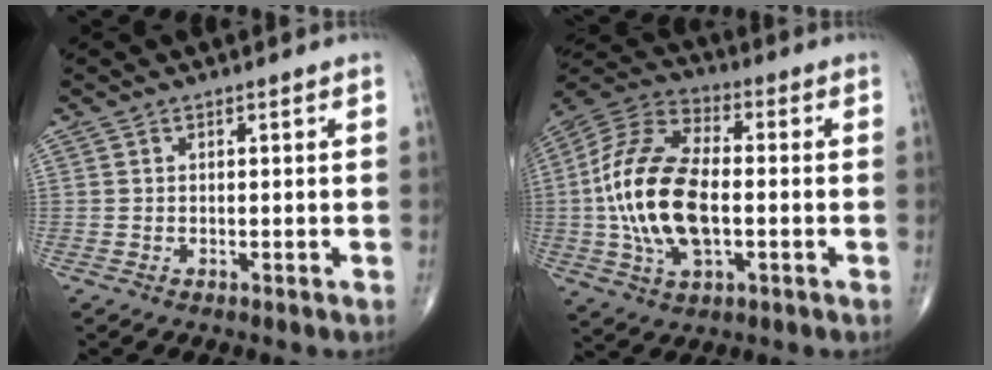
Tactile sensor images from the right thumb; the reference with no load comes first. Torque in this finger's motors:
{"motor_torque": [-0.30, 1.26, 1.62, 0.11, 0.30]}